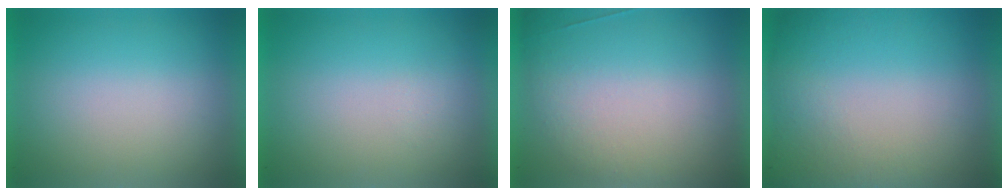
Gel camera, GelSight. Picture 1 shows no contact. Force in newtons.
{"total": 1.3}
{"total": 2.6}
{"total": 5.8}